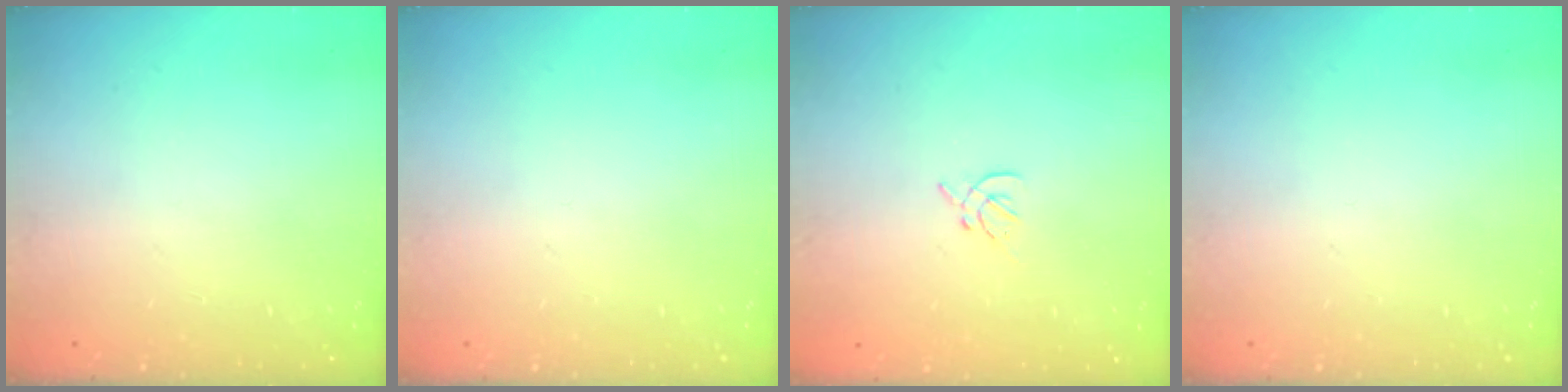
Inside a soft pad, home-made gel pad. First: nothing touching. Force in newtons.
{"total": 0.0}
{"total": 2.2, "press": 2.1, "slide": 0.6}
{"total": 0.0}